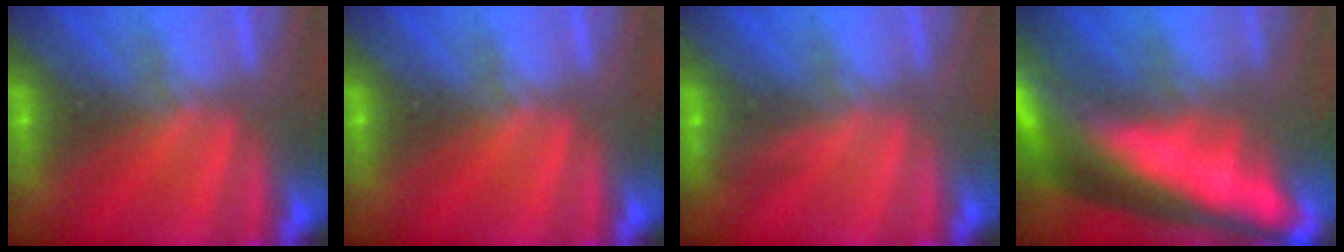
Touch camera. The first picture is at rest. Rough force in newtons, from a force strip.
{"total": 0.0}
{"total": 3.0}
{"total": 6.8}